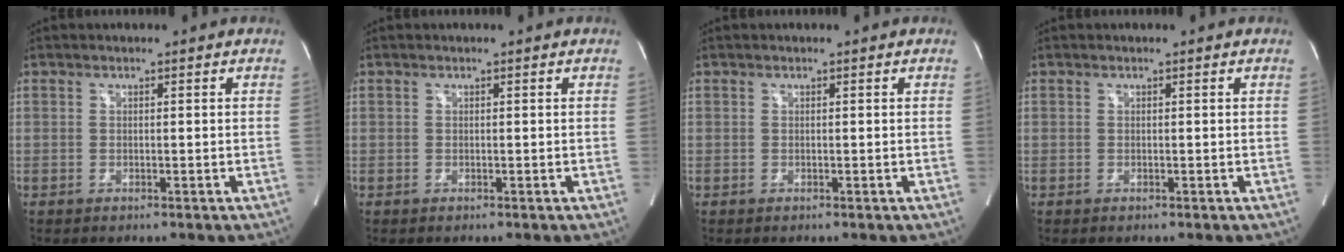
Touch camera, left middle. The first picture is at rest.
{"total": 0.0}
{"total": 0.0}
{"total": 0.0}